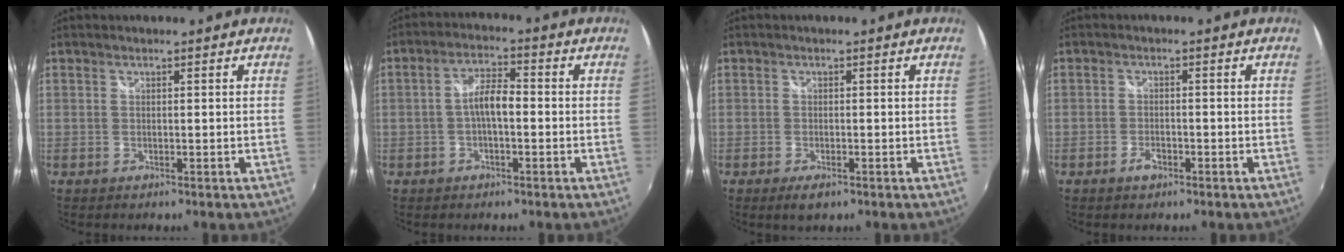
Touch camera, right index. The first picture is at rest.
{"total": 4.8, "force": [-1.1, 1.6, 4.4], "torque": [-0.084, 0.014, -0.020]}
{"total": 2.7, "force": [-1.6, 1.3, 1.8], "torque": [-0.038, -0.009, -0.028]}
{"total": 2.5, "force": [-1.6, 1.3, 1.3], "torque": [-0.030, -0.002, -0.031]}